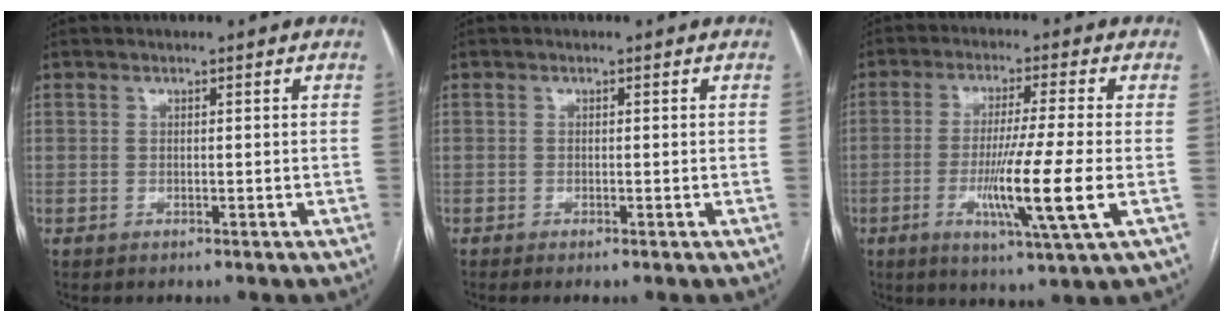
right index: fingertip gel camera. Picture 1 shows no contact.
{"total": 0.7, "force": [-0.4, -0.1, 0.5], "torque": [-0.011, -0.001, -0.008]}
{"total": 11.3, "force": [-2.7, -1.1, 10.9], "torque": [-0.199, -0.028, -0.052]}